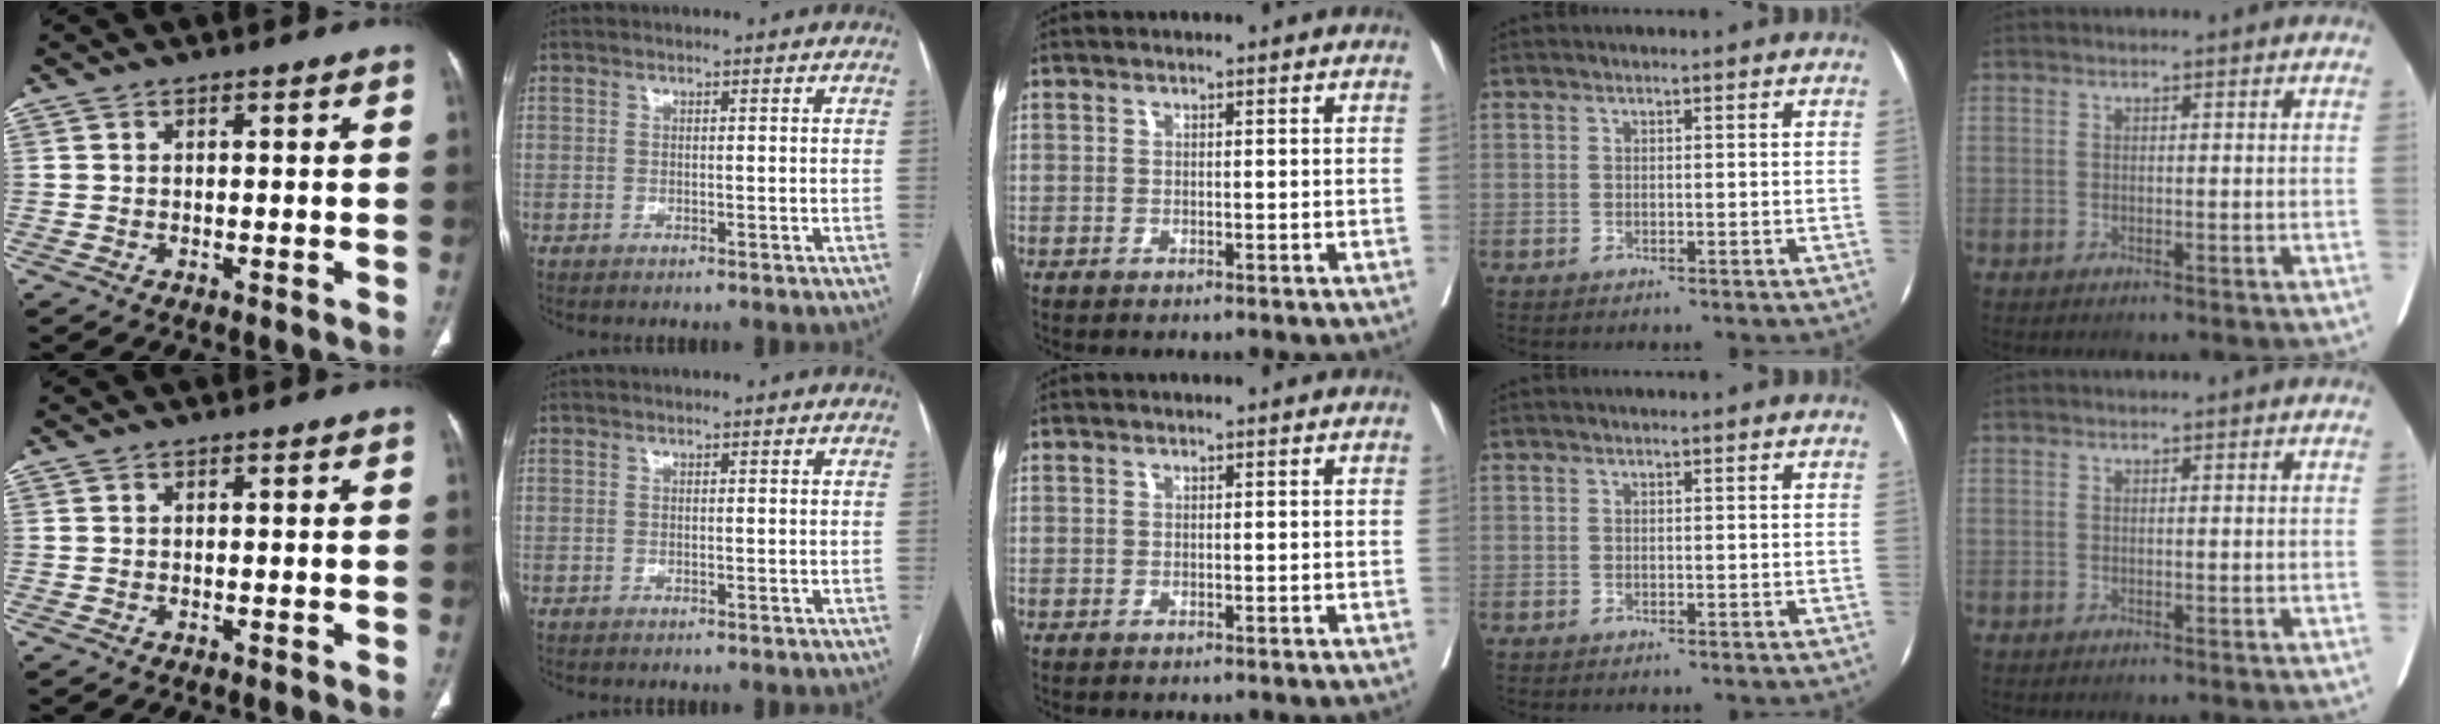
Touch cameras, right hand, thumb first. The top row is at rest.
{}